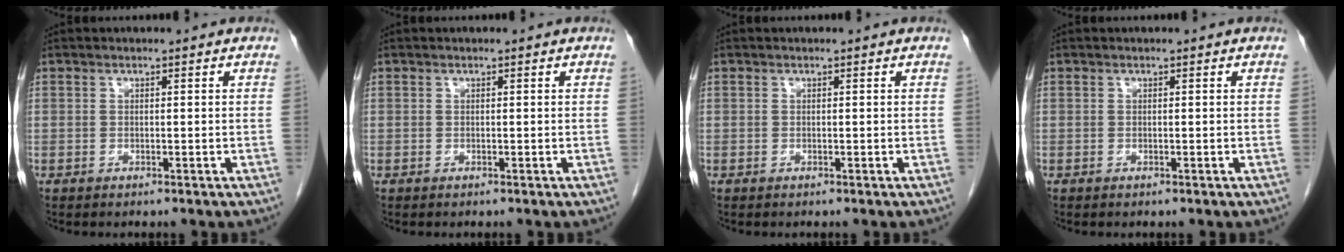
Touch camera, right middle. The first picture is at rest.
{"total": 0.0}
{"total": 0.0}
{"total": 0.0}